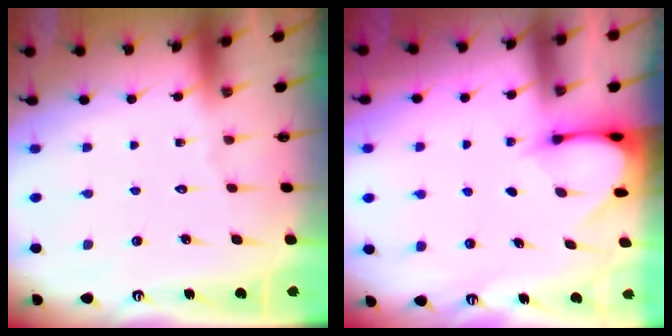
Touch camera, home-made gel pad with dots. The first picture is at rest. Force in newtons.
{"total": 3.0, "press": 3.0, "slide": 0.2}